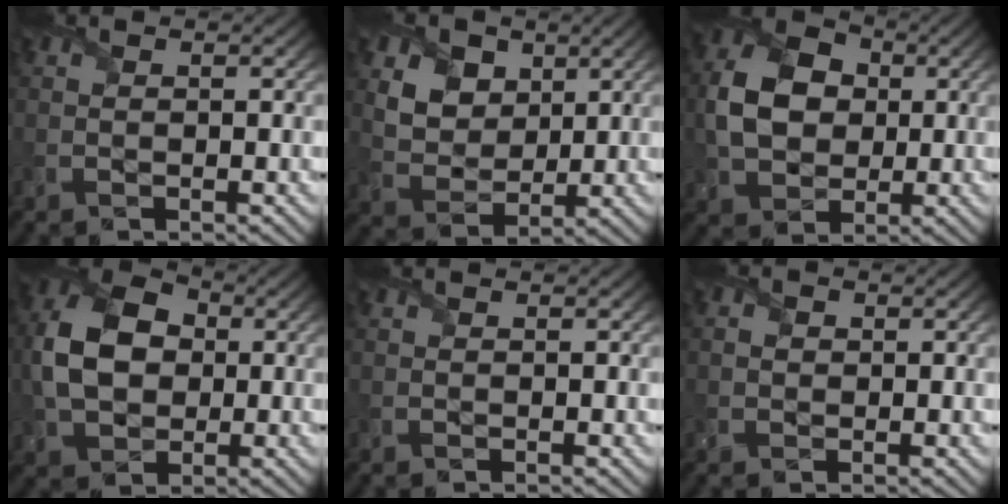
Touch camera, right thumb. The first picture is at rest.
{"total": 8.8, "force": [4.2, 6.4, 4.3], "torque": [-0.146, -0.005, 0.081]}
{"total": 8.8, "force": [0.5, 6.9, 5.5], "torque": [-0.130, 0.008, 0.005]}
{"total": 10.4, "force": [0.5, 7.5, 7.1], "torque": [-0.171, 0.014, 0.000]}
{"total": 0.0}
{"total": 1.0, "force": [0.0, 0.9, 0.4], "torque": [-0.018, 0.000, -0.003]}